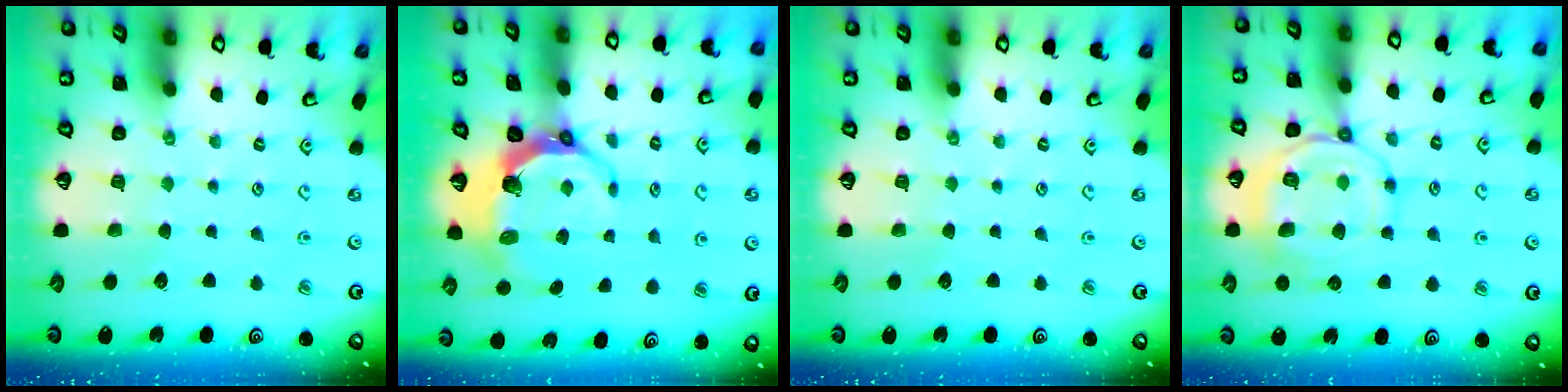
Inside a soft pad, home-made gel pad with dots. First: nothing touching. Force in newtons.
{"total": 7.0, "press": 5.6, "slide": 4.3}
{"total": 0.0}
{"total": 11.3, "press": 11.3, "slide": 1.2}